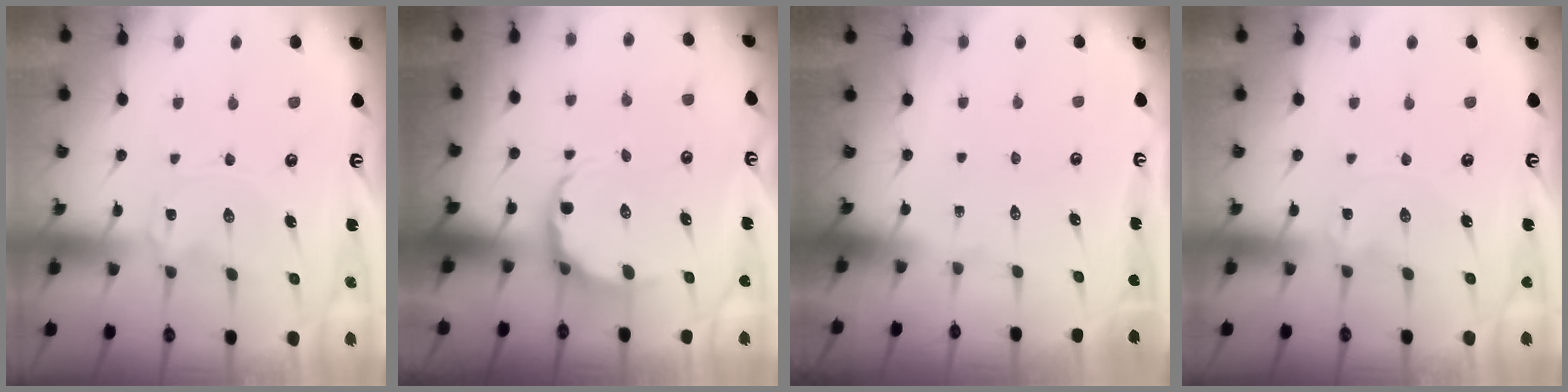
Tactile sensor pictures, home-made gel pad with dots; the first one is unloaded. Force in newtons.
{"total": 6.2, "press": 5.7, "slide": 2.5}
{"total": 0.0}
{"total": 2.0, "press": 2.0, "slide": 0.3}